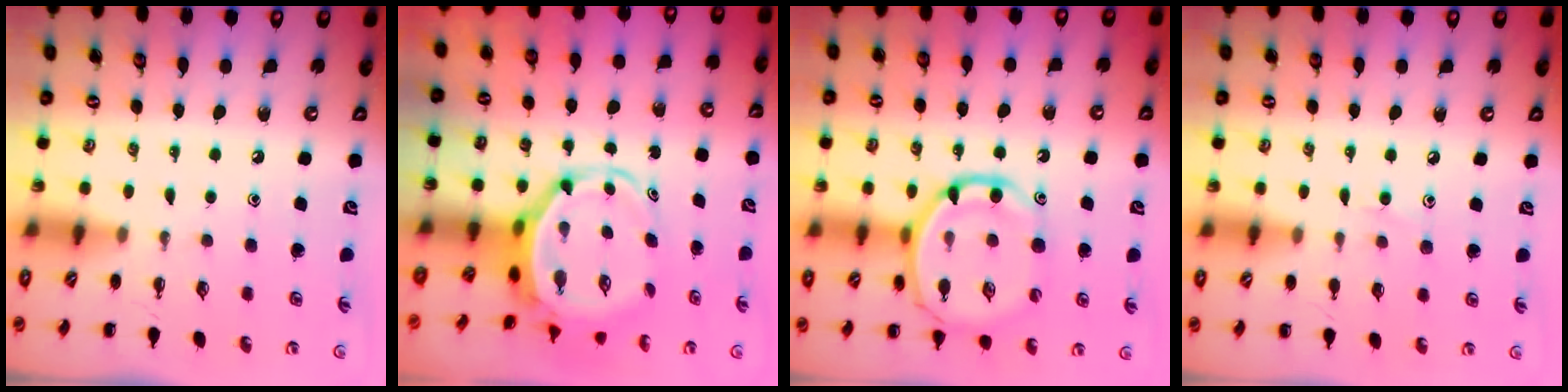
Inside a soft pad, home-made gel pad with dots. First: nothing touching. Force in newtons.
{"total": 5.8, "press": 5.7, "slide": 1.3}
{"total": 14.7, "press": 14.2, "slide": 3.5}
{"total": 5.6, "press": 5.3, "slide": 1.9}